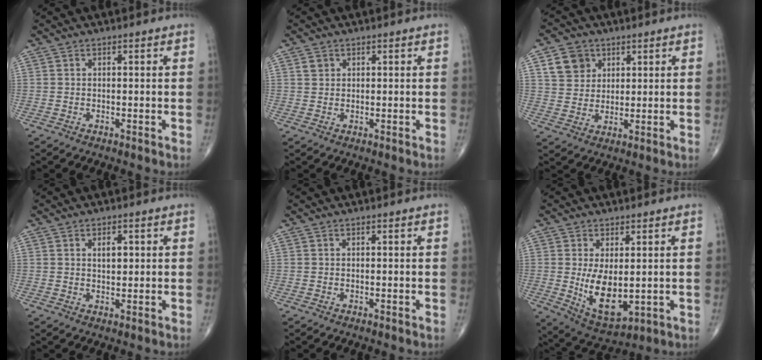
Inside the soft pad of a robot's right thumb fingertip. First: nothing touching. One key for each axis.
{"total": 1.6, "fx": 0.8, "fy": 1.3, "fz": 0.5, "tx": 0.000, "ty": -0.002, "tz": 0.012}
{"total": 7.0, "fx": 3.1, "fy": 5.9, "fz": 2.3, "tx": -0.016, "ty": -0.009, "tz": 0.057}
{"total": 2.8, "fx": 0.8, "fy": 1.6, "fz": 2.1, "tx": -0.023, "ty": -0.004, "tz": 0.012}
{"total": 0.0}
{"total": 10.2, "fx": -0.1, "fy": 5.2, "fz": 8.8, "tx": -0.137, "ty": -0.023, "tz": 0.020}